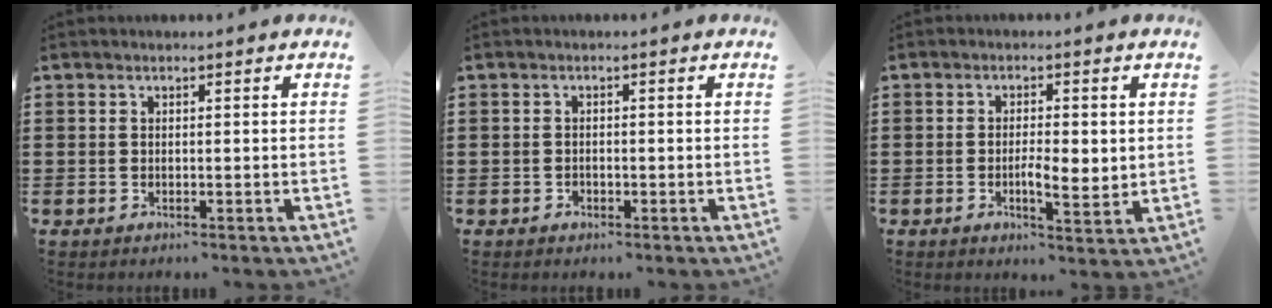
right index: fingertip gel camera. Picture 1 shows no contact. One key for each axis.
{"total": 0.7, "fx": -0.5, "fy": 0.4, "fz": 0.2, "tx": -0.005, "ty": 0.000, "tz": -0.010}
{"total": 4.0, "fx": -0.4, "fy": 1.4, "fz": 3.7, "tx": -0.068, "ty": 0.005, "tz": -0.009}